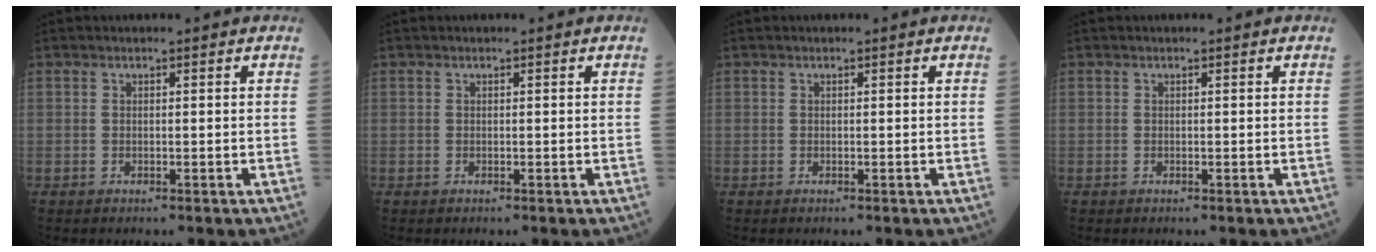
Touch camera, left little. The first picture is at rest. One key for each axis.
{"total": 0.0}
{"total": 0.0}
{"total": 0.0}